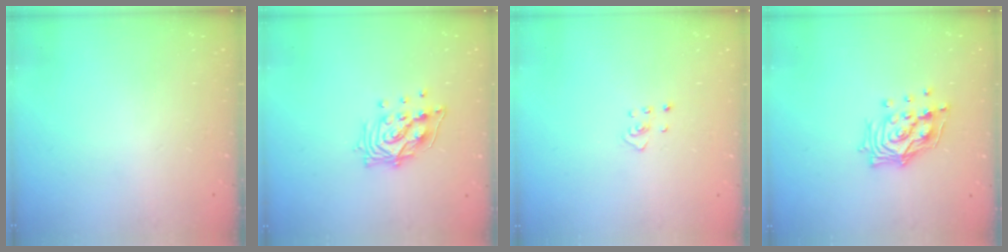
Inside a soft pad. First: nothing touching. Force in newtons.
{"total": 12.0, "press": 12.0, "slide": 1.1}
{"total": 2.4, "press": 2.3, "slide": 0.4}
{"total": 12.9, "press": 12.7, "slide": 2.2}